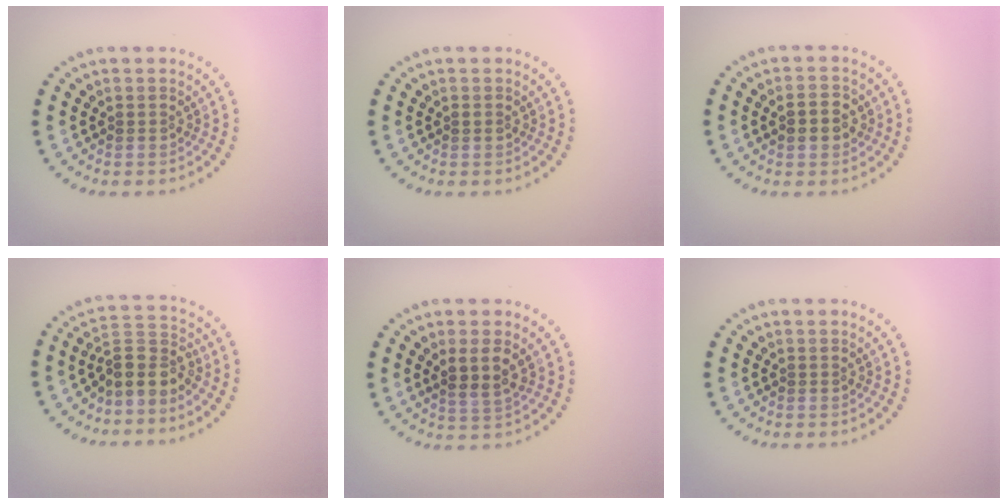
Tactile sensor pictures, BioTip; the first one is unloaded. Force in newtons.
{"total": 0.6, "press": 0.6, "slide": 0.0}
{"total": 2.2, "press": 2.2, "slide": 0.1}
{"total": 3.7, "press": 3.2, "slide": 1.9}
{"total": 2.6, "press": 2.2, "slide": 1.3}
{"total": 0.0}